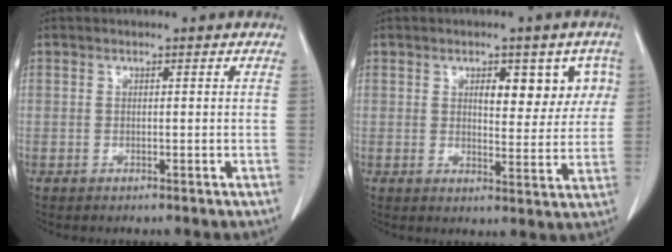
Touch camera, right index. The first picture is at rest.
{"total": 8.0, "force": [3.1, 3.7, 6.3], "torque": [-0.063, 0.013, 0.039]}